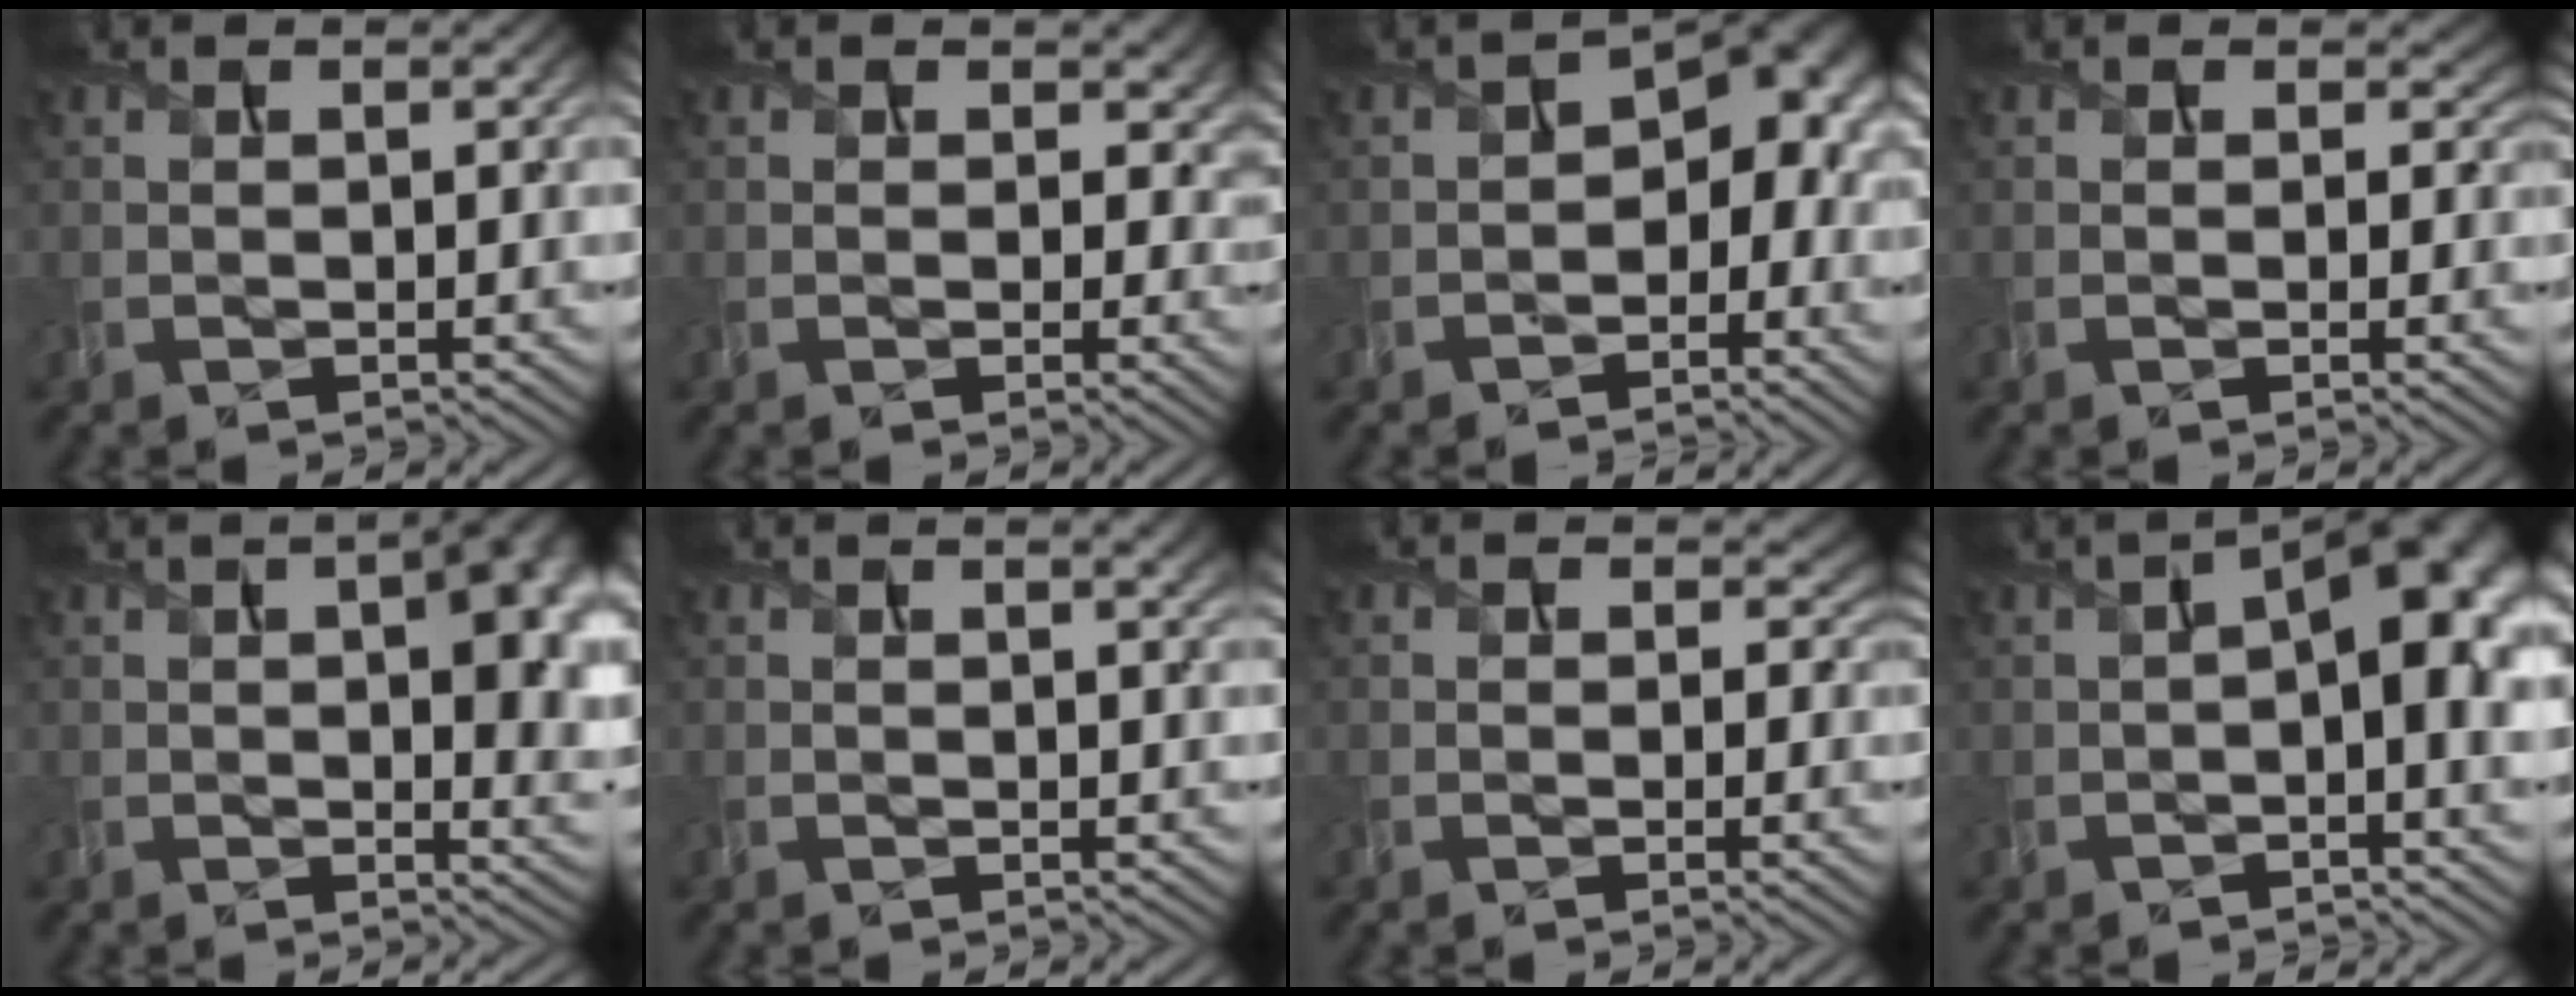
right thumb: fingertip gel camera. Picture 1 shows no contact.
{"total": 4.7, "force": [0.9, 3.7, 2.7], "torque": [-0.046, -0.015, 0.014]}
{"total": 7.6, "force": [-2.2, 5.0, 5.2], "torque": [-0.071, -0.005, -0.041]}
{"total": 1.7, "force": [0.6, 1.4, 0.9], "torque": [-0.020, -0.009, 0.007]}
{"total": 12.4, "force": [1.8, 5.7, 10.8], "torque": [-0.125, 0.009, 0.030]}
{"total": 3.3, "force": [1.5, 0.9, 2.8], "torque": [-0.041, 0.007, 0.016]}
{"total": 2.1, "force": [0.7, 1.5, 1.3], "torque": [-0.024, -0.010, 0.008]}
{"total": 8.6, "force": [0.6, 3.6, 7.8], "torque": [-0.130, 0.003, 0.013]}